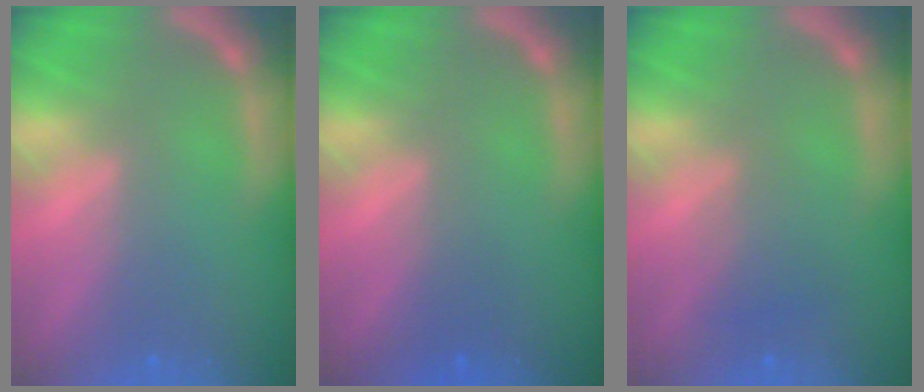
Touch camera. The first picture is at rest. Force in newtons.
{"total": 1.0}
{"total": 2.0}